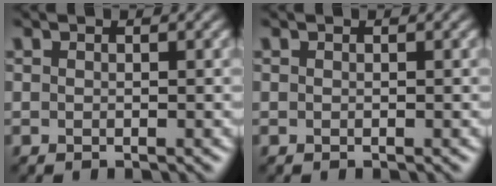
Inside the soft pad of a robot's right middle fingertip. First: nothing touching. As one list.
[{"total": 0.0}]